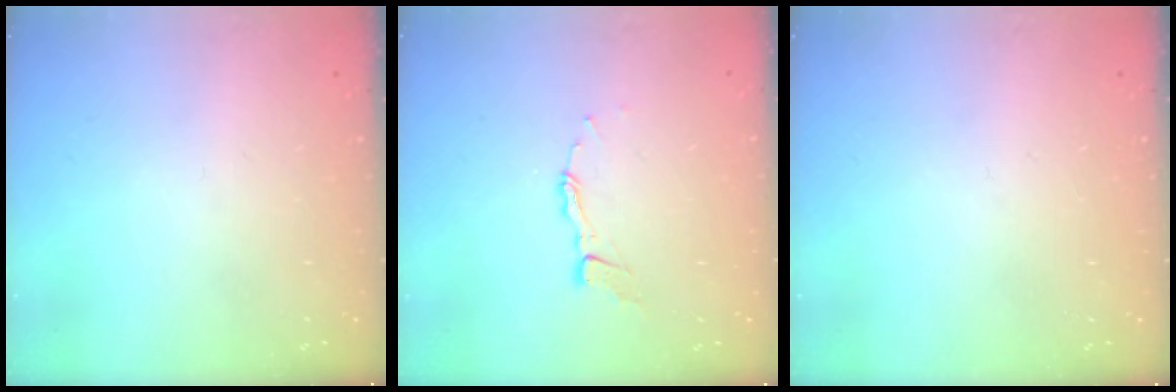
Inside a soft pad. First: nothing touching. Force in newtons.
{"total": 3.3, "press": 3.3, "slide": 0.3}
{"total": 0.0}